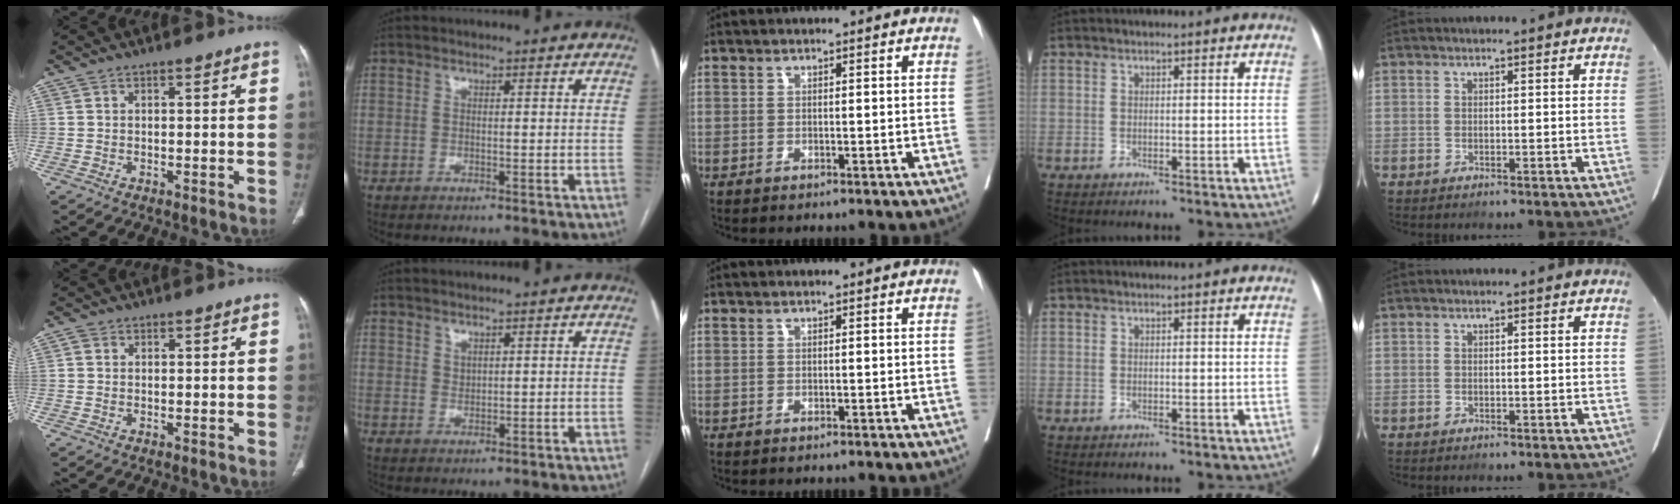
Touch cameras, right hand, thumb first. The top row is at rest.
{"thumb": {"total": 0.9, "force": [0.2, 0.8, 0.4], "torque": [-0.004, 0.001, 0.001]}, "index": {"total": 1.0, "force": [0.8, 0.5, 0.3], "torque": [-0.001, -0.005, 0.016]}}